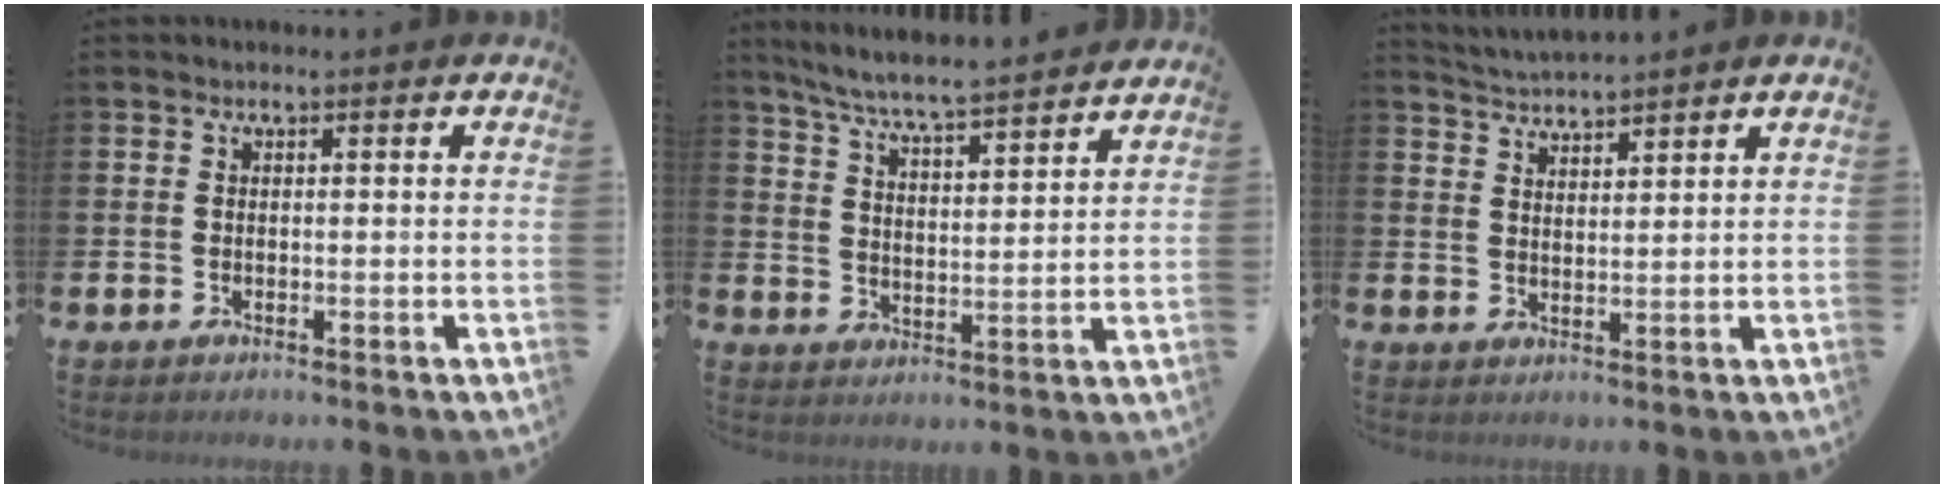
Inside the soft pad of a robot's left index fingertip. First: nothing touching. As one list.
[{"total": 6.6, "force": [6.3, -0.2, 1.9], "torque": [-0.061, -0.045, 0.107]}, {"total": 3.6, "force": [3.6, -0.2, -0.3], "torque": [-0.008, -0.018, 0.065]}]